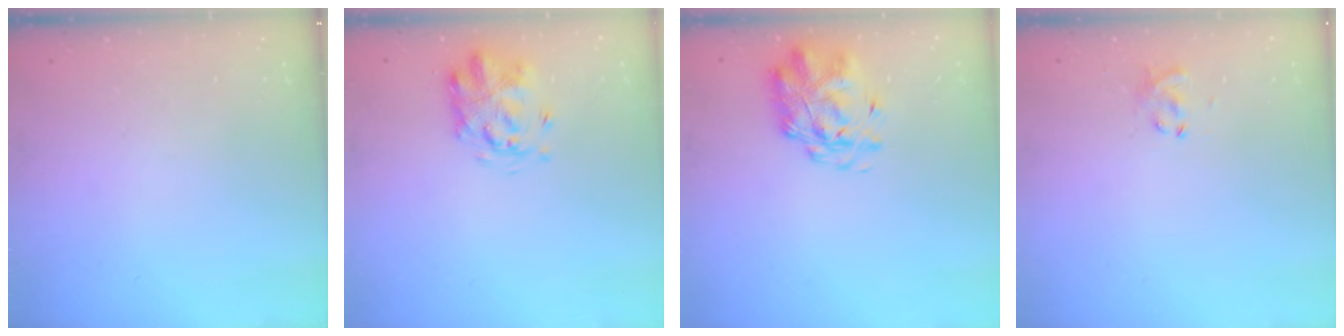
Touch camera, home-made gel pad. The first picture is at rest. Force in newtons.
{"total": 3.1, "press": 3.0, "slide": 0.8}
{"total": 3.0, "press": 2.9, "slide": 0.8}
{"total": 2.9, "press": 2.8, "slide": 0.9}